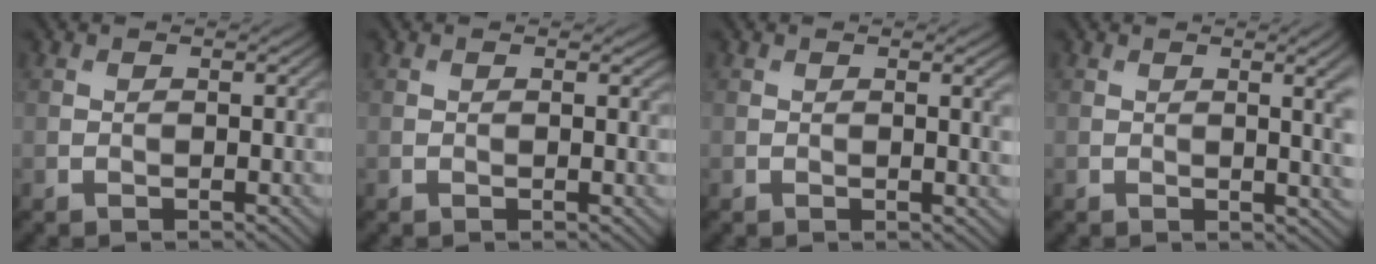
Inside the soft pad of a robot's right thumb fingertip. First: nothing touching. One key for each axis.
{"total": 0.8, "fx": 0.2, "fy": 0.3, "fz": 0.7, "tx": -0.009, "ty": -0.003, "tz": 0.003}
{"total": 1.7, "fx": 0.2, "fy": 0.2, "fz": 1.7, "tx": -0.025, "ty": -0.001, "tz": 0.003}
{"total": 4.3, "fx": 0.5, "fy": 1.2, "fz": 4.1, "tx": -0.053, "ty": 0.002, "tz": 0.011}